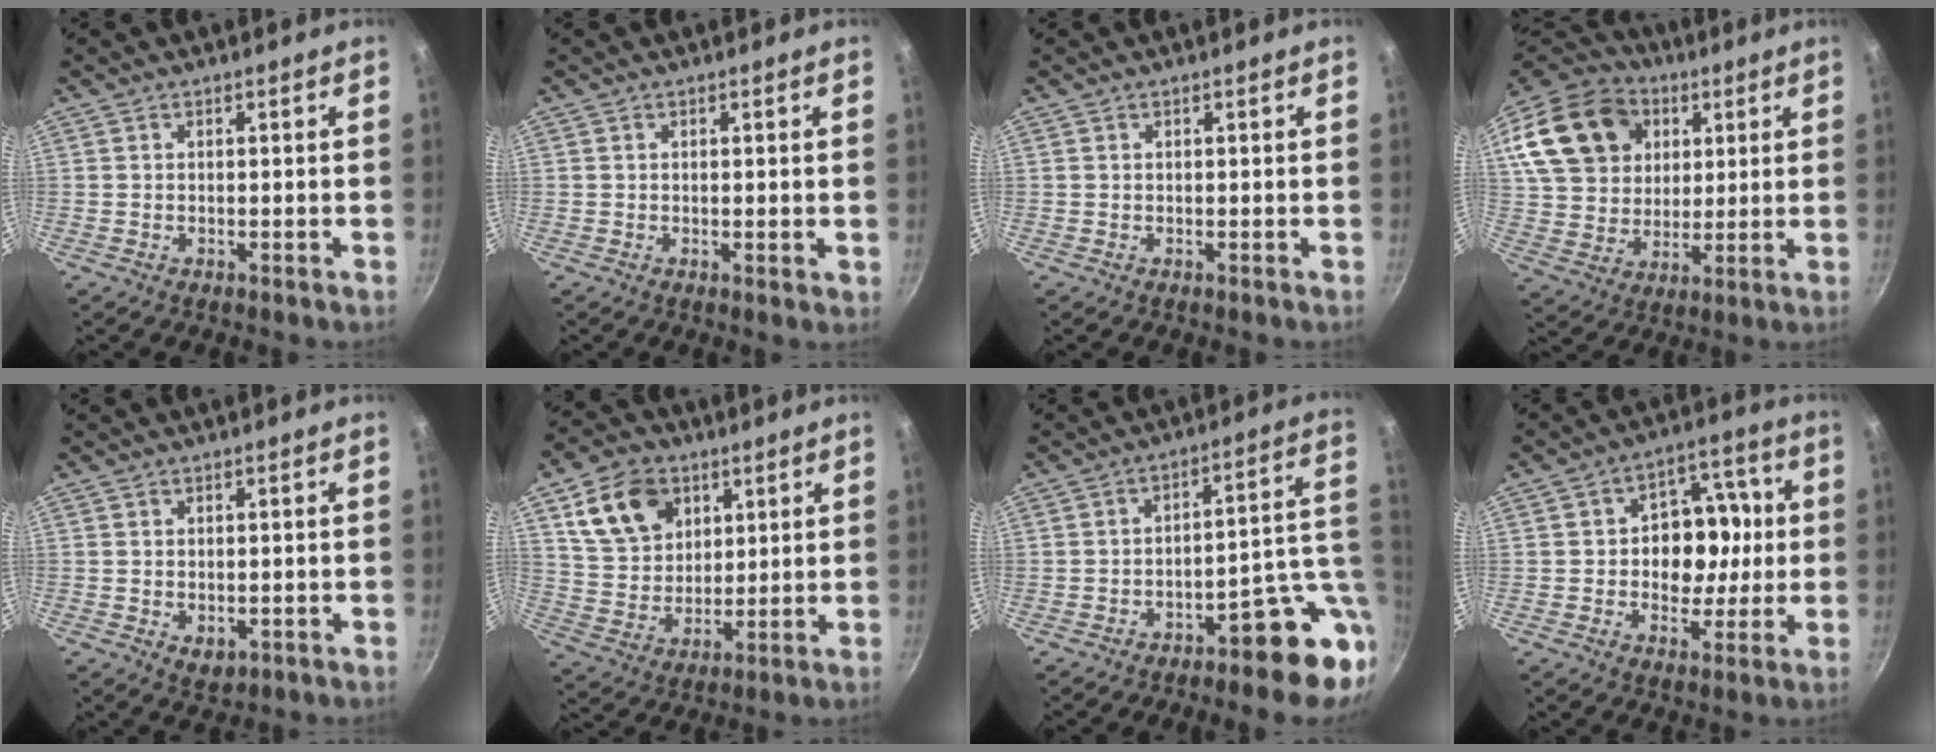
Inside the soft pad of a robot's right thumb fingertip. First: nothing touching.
{"total": 1.0, "force": [0.1, 0.3, 0.9], "torque": [-0.013, -0.002, 0.000]}
{"total": 0.0}
{"total": 23.6, "force": [8.4, 18.2, 12.5], "torque": [-0.238, 0.019, 0.154]}
{"total": 2.8, "force": [-0.3, 1.9, 2.0], "torque": [-0.031, -0.007, 0.000]}
{"total": 14.4, "force": [6.2, 10.7, 7.4], "torque": [-0.108, -0.014, 0.119]}
{"total": 11.1, "force": [-3.5, 4.0, 9.7], "torque": [-0.084, 0.037, -0.048]}
{"total": 12.7, "force": [0.1, 9.7, 8.2], "torque": [-0.068, 0.015, -0.005]}